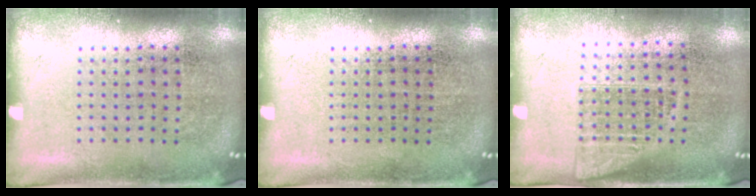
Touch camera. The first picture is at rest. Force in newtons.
{"total": 0.0}
{"total": 1.0, "press": 0.9, "slide": 0.5}